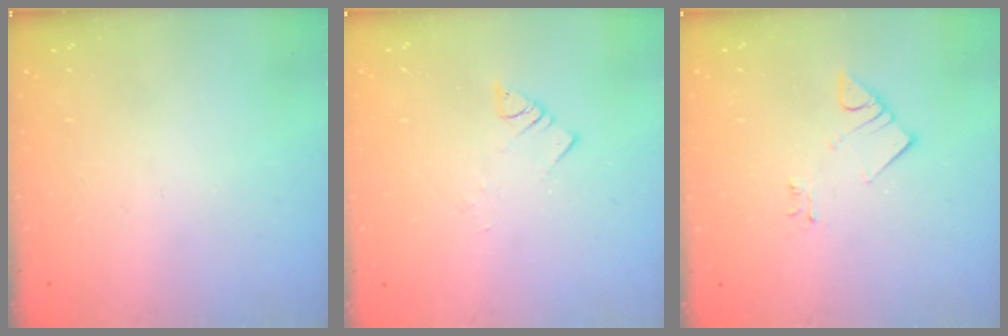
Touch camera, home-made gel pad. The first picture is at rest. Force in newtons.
{"total": 2.8, "press": 2.8, "slide": 0.3}
{"total": 3.5, "press": 3.5, "slide": 0.2}